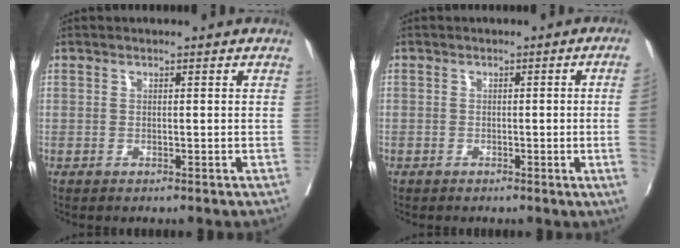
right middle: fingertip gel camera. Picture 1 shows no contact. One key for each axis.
{"total": 3.8, "fx": -0.6, "fy": -1.2, "fz": 3.5, "tx": -0.040, "ty": -0.007, "tz": -0.009}